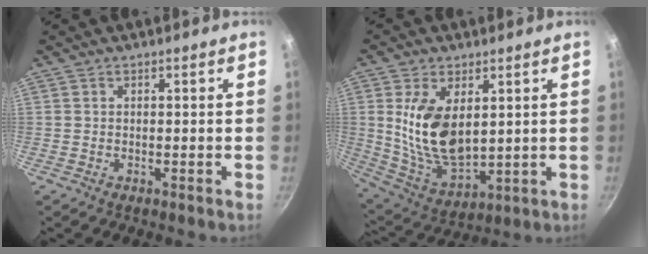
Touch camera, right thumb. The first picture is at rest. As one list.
[{"total": 14.6, "force": [2.9, 8.3, 11.7], "torque": [-0.208, -0.030, 0.071]}]